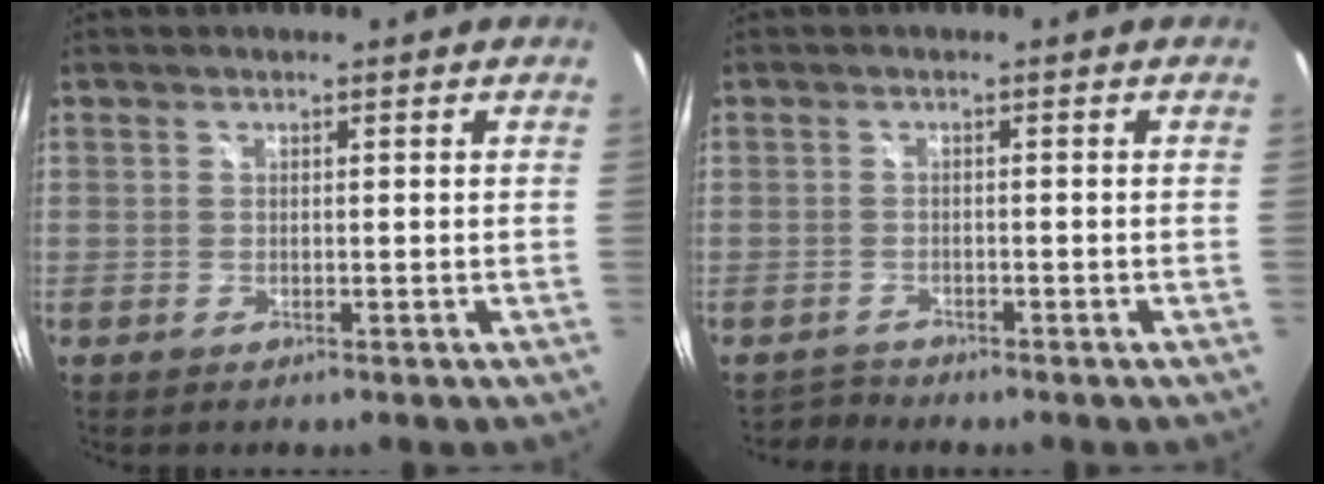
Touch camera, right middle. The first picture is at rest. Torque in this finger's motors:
{"motor_torque": [-0.08, -0.45, -0.06, -0.02]}